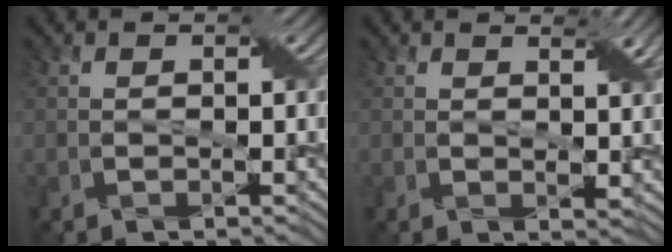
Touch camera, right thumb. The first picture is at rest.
{"total": 2.6, "force": [1.4, 0.9, 1.9], "torque": [-0.036, -0.003, 0.025]}